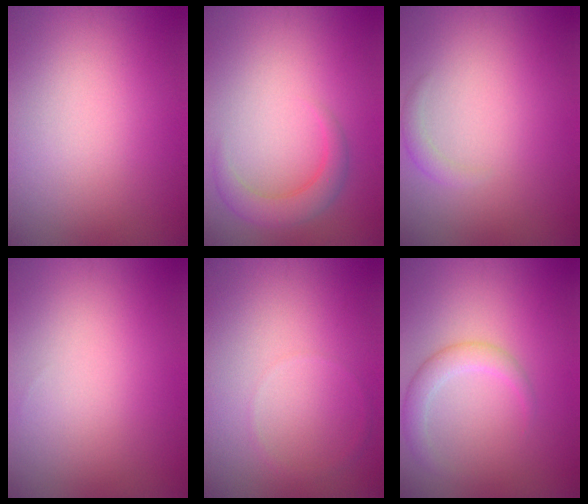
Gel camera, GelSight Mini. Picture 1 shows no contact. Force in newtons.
{"total": 3.0, "press": 3.0, "slide": 0.1}
{"total": 1.0, "press": 1.0, "slide": 0.0}
{"total": 0.0}
{"total": 0.6, "press": 0.6, "slide": 0.1}
{"total": 2.4, "press": 2.4, "slide": 0.1}